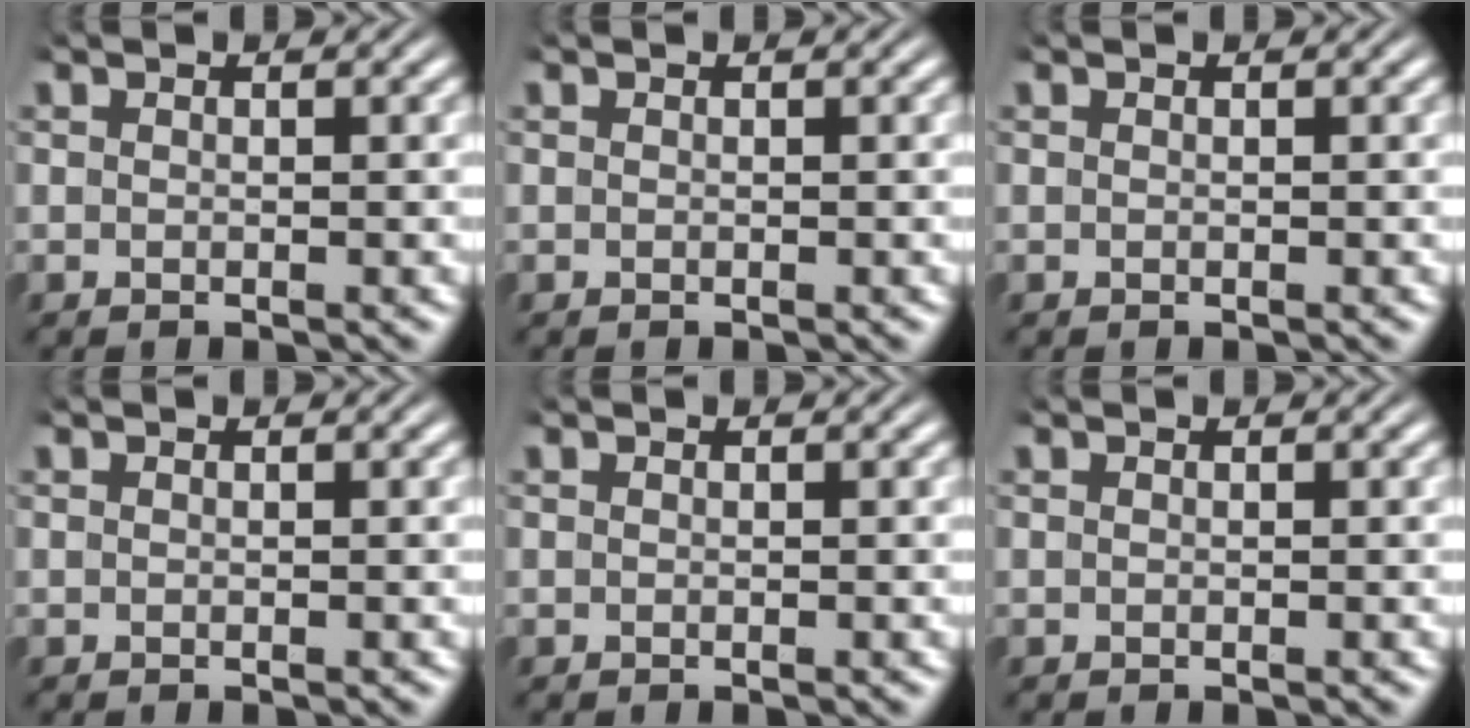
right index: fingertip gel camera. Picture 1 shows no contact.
{"total": 0.0}
{"total": 0.0}
{"total": 0.0}
{"total": 0.0}
{"total": 0.0}